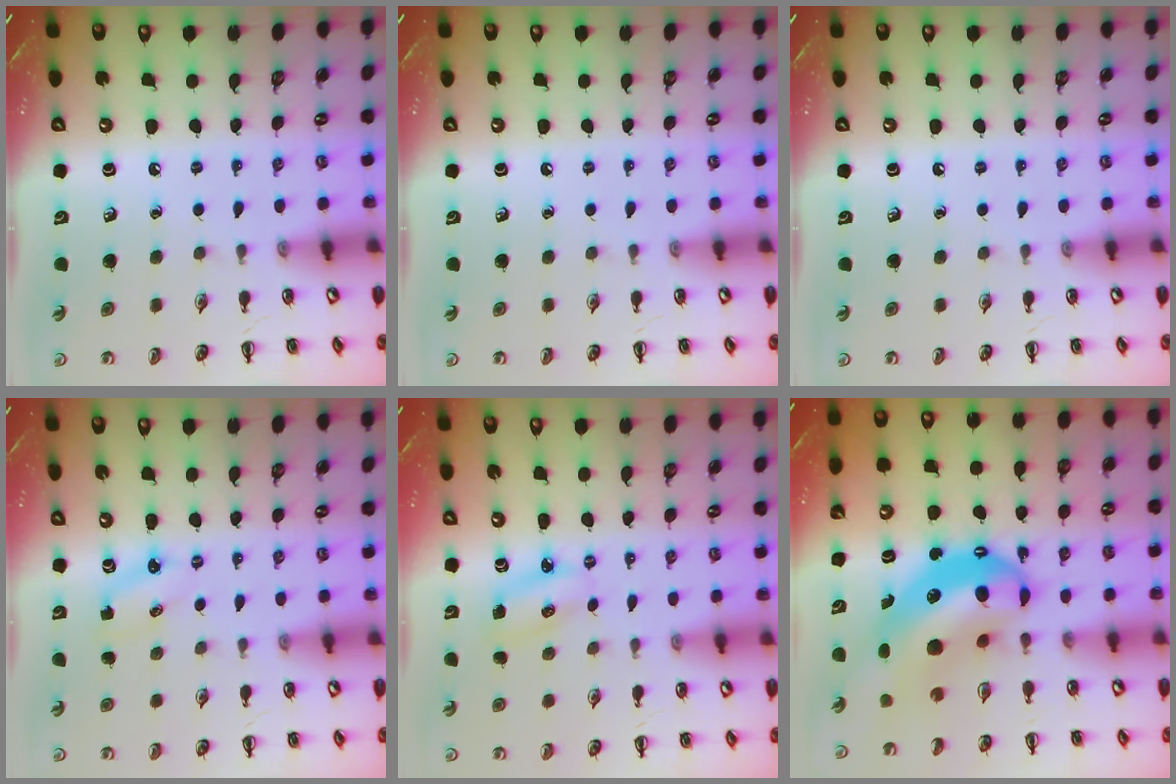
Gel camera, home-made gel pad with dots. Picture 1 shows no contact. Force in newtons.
{"total": 0.0}
{"total": 0.0}
{"total": 2.9, "press": 2.8, "slide": 0.7}
{"total": 4.1, "press": 4.0, "slide": 0.9}
{"total": 12.0, "press": 11.6, "slide": 3.1}